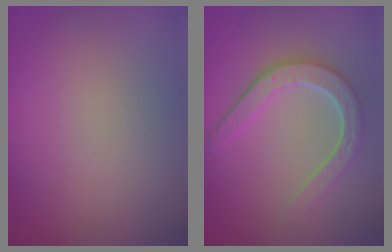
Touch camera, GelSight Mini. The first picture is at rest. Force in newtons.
{"total": 4.9, "press": 3.7, "slide": 3.1}